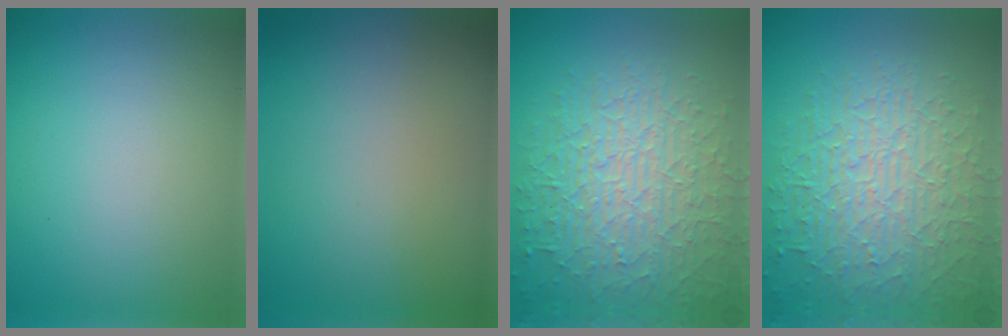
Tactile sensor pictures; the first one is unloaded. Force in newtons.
{"total": 0.0}
{"total": 9.0, "press": 6.1, "slide": 6.6}
{"total": 9.0, "press": 6.1, "slide": 6.6}